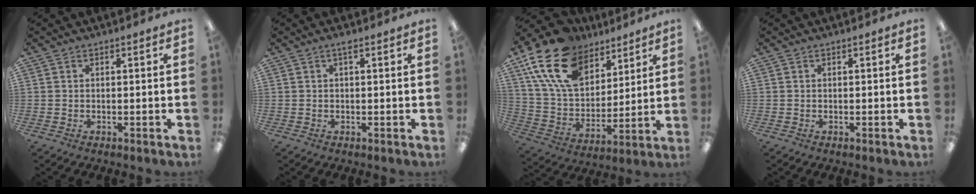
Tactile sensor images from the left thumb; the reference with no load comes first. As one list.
[{"total": 1.4, "force": [0.6, 0.4, 1.2], "torque": [-0.025, 0.003, 0.009]}, {"total": 19.8, "force": [11.8, 12.3, 9.9], "torque": [-0.198, -0.045, 0.221]}, {"total": 0.0}]